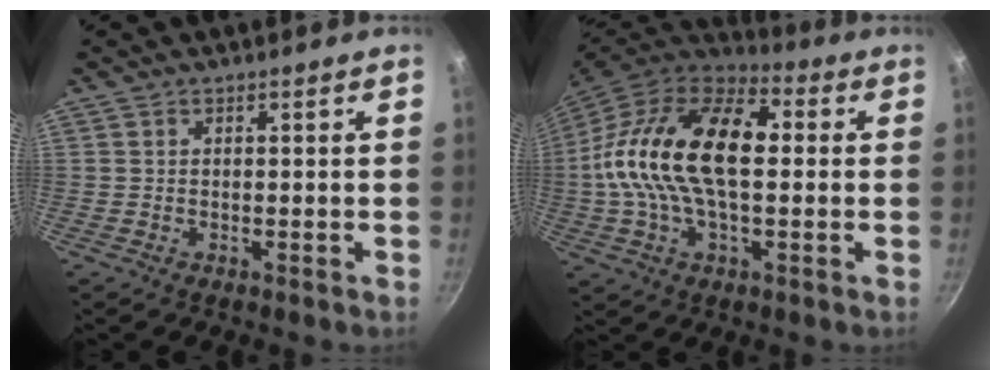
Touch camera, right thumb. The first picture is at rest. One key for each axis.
{"total": 23.4, "fx": 1.8, "fy": 12.8, "fz": 19.5, "tx": -0.350, "ty": 0.029, "tz": 0.013}